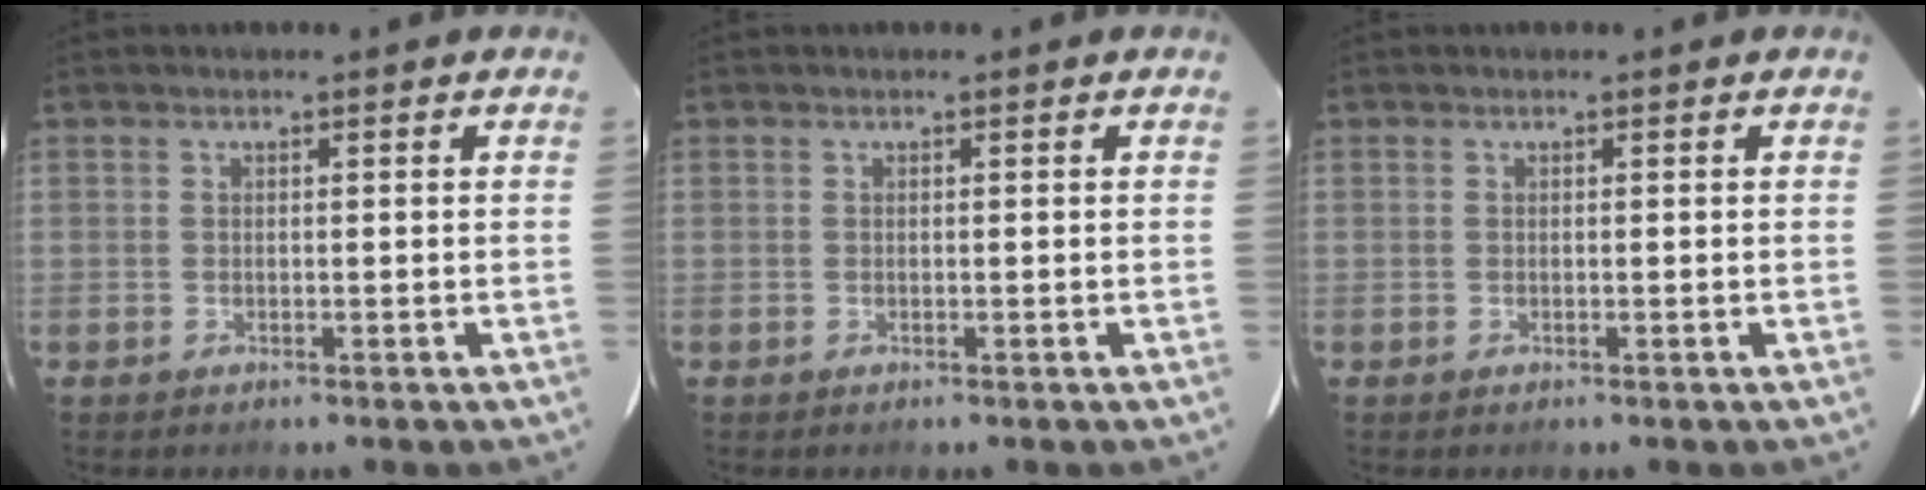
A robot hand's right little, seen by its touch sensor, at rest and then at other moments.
{"total": 0.0}
{"total": 0.0}